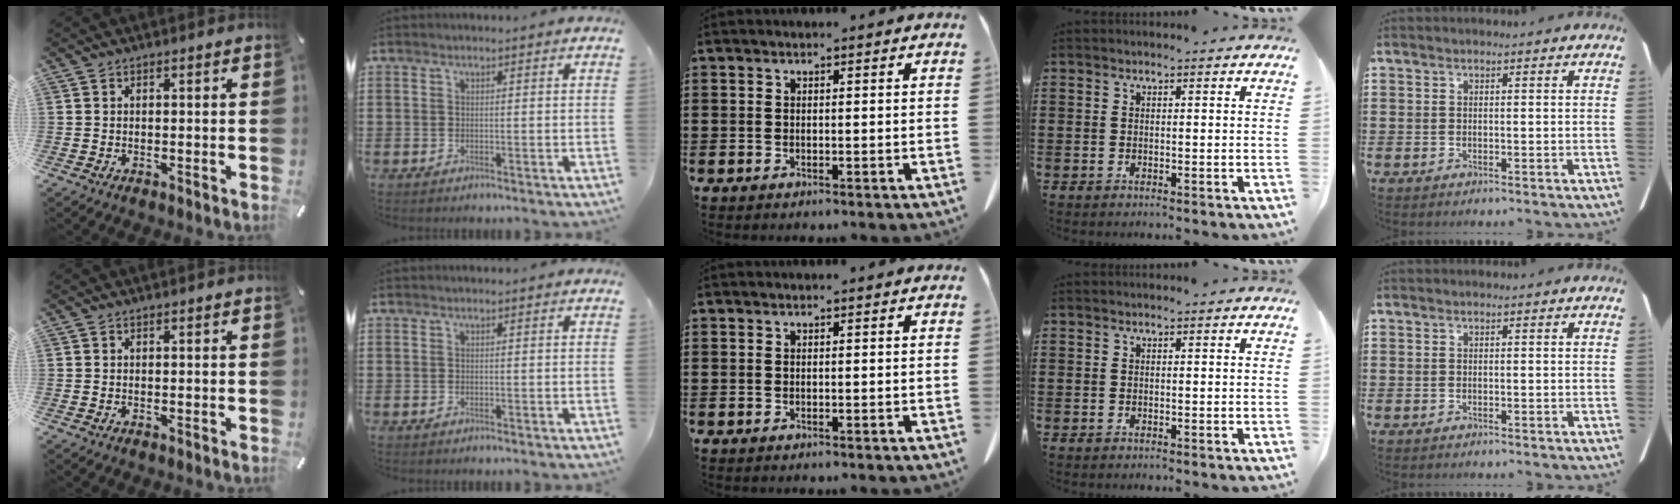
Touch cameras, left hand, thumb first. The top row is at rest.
{}